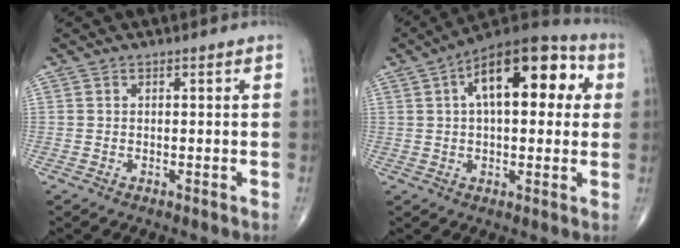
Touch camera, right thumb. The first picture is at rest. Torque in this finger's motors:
{"motor_torque": [0.92, 4.09, 1.63, 0.15, 0.12]}